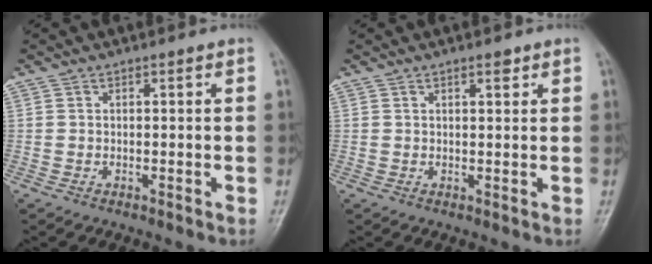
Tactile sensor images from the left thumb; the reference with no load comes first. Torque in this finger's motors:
{"motor_torque": [-0.36, 0.21, -0.05, 0.10, 0.07]}